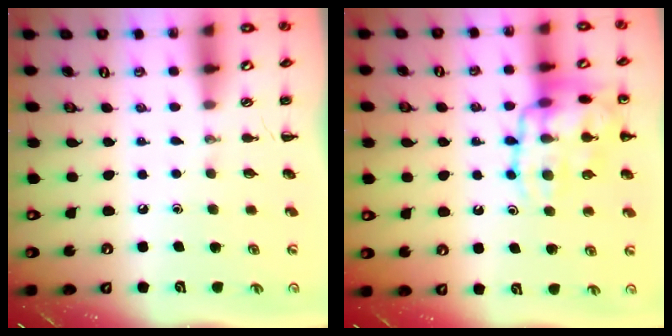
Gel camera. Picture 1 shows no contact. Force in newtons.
{"total": 17.2, "press": 17.1, "slide": 1.5}